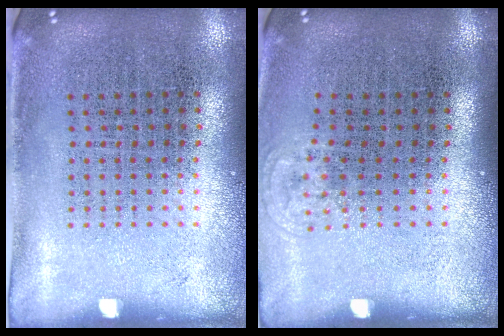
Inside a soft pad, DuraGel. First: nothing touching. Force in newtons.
{"total": 0.6, "press": 0.5, "slide": 0.3}